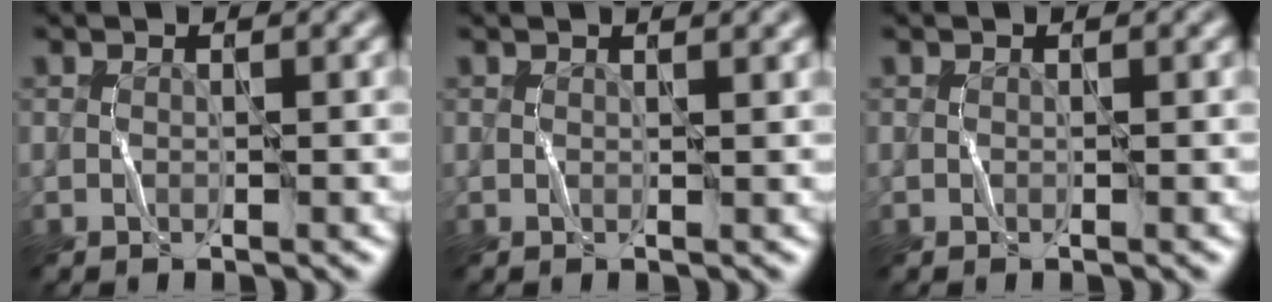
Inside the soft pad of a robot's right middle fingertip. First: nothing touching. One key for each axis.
{"total": 1.4, "fx": 0.5, "fy": 0.7, "fz": 1.1, "tx": -0.003, "ty": 0.008, "tz": -0.006}
{"total": 0.0}